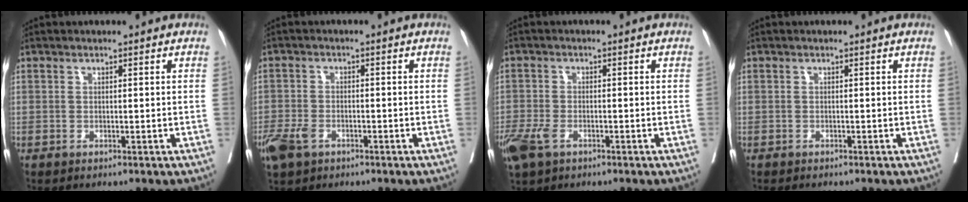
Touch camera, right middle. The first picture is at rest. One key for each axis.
{"total": 5.2, "fx": -3.1, "fy": 3.0, "fz": 2.9, "tx": -0.062, "ty": -0.004, "tz": -0.055}
{"total": 5.5, "fx": -3.2, "fy": 2.8, "fz": 3.5, "tx": -0.079, "ty": -0.008, "tz": -0.061}
{"total": 2.3, "fx": -2.0, "fy": 0.7, "fz": 0.9, "tx": -0.015, "ty": -0.007, "tz": -0.026}